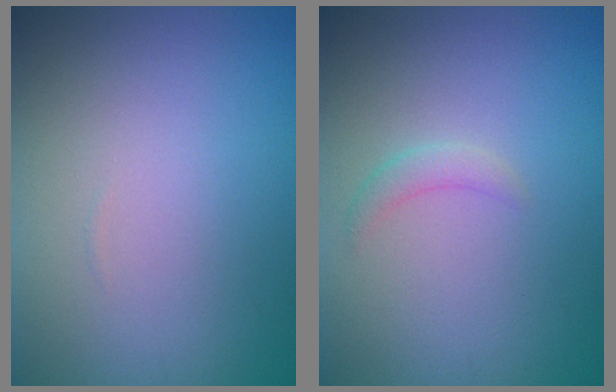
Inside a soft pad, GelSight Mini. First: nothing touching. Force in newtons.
{"total": 1.2, "press": 1.2, "slide": 0.1}